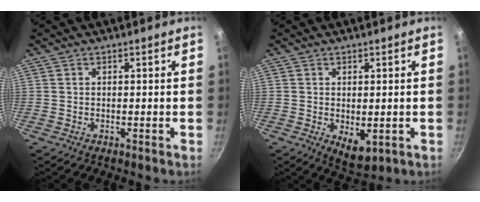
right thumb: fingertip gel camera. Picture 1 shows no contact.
{"total": 5.2, "force": [-0.7, 2.9, 4.2], "torque": [-0.053, -0.014, -0.002]}